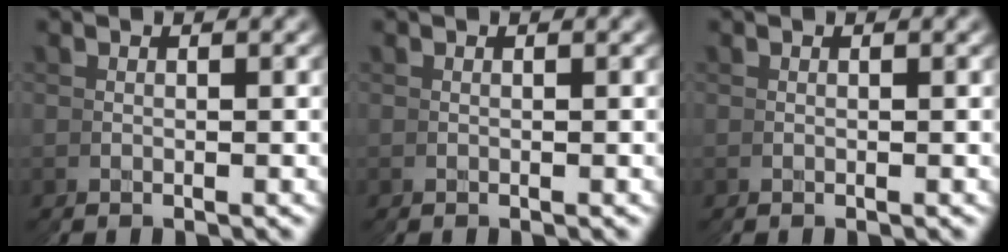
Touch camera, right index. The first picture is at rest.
{"total": 0.0}
{"total": 0.0}